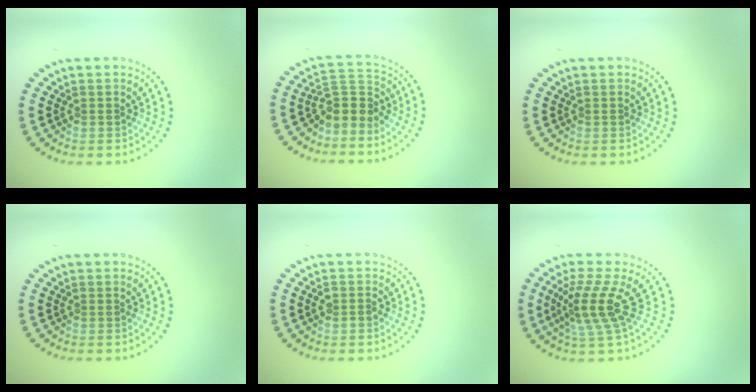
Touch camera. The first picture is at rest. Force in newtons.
{"total": 3.2, "press": 2.5, "slide": 2.0}
{"total": 0.0}
{"total": 0.0}
{"total": 1.0, "press": 0.9, "slide": 0.4}
{"total": 3.9, "press": 2.7, "slide": 2.7}